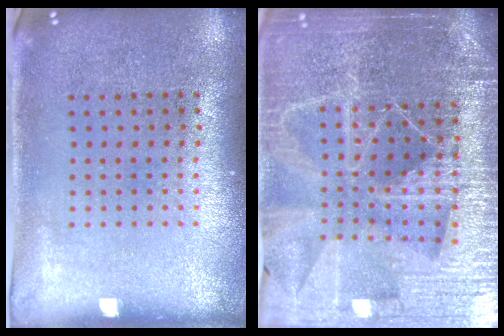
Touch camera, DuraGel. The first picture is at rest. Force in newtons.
{"total": 5.6, "press": 5.0, "slide": 2.6}